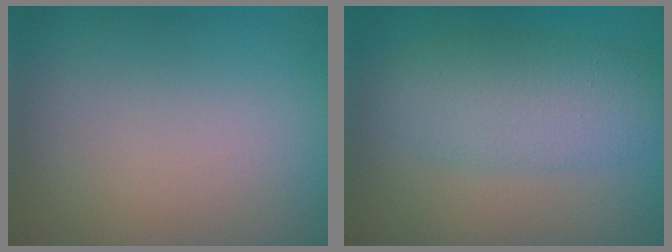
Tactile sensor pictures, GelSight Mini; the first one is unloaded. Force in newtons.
{"total": 5.2, "press": 5.2, "slide": 0.1}